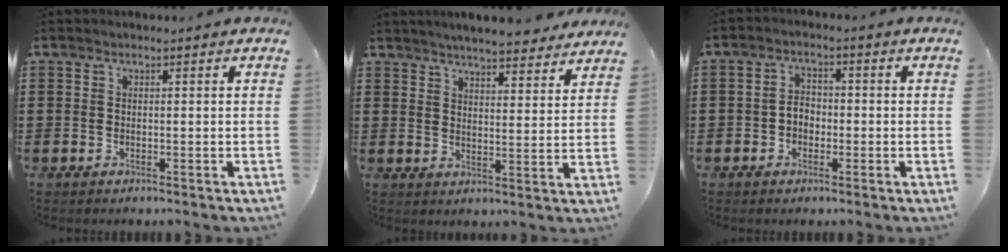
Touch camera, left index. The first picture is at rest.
{"total": 5.2, "force": [5.1, -0.1, 1.1], "torque": [-0.041, -0.024, 0.090]}
{"total": 2.8, "force": [-0.7, 2.0, 1.7], "torque": [-0.036, 0.006, -0.017]}